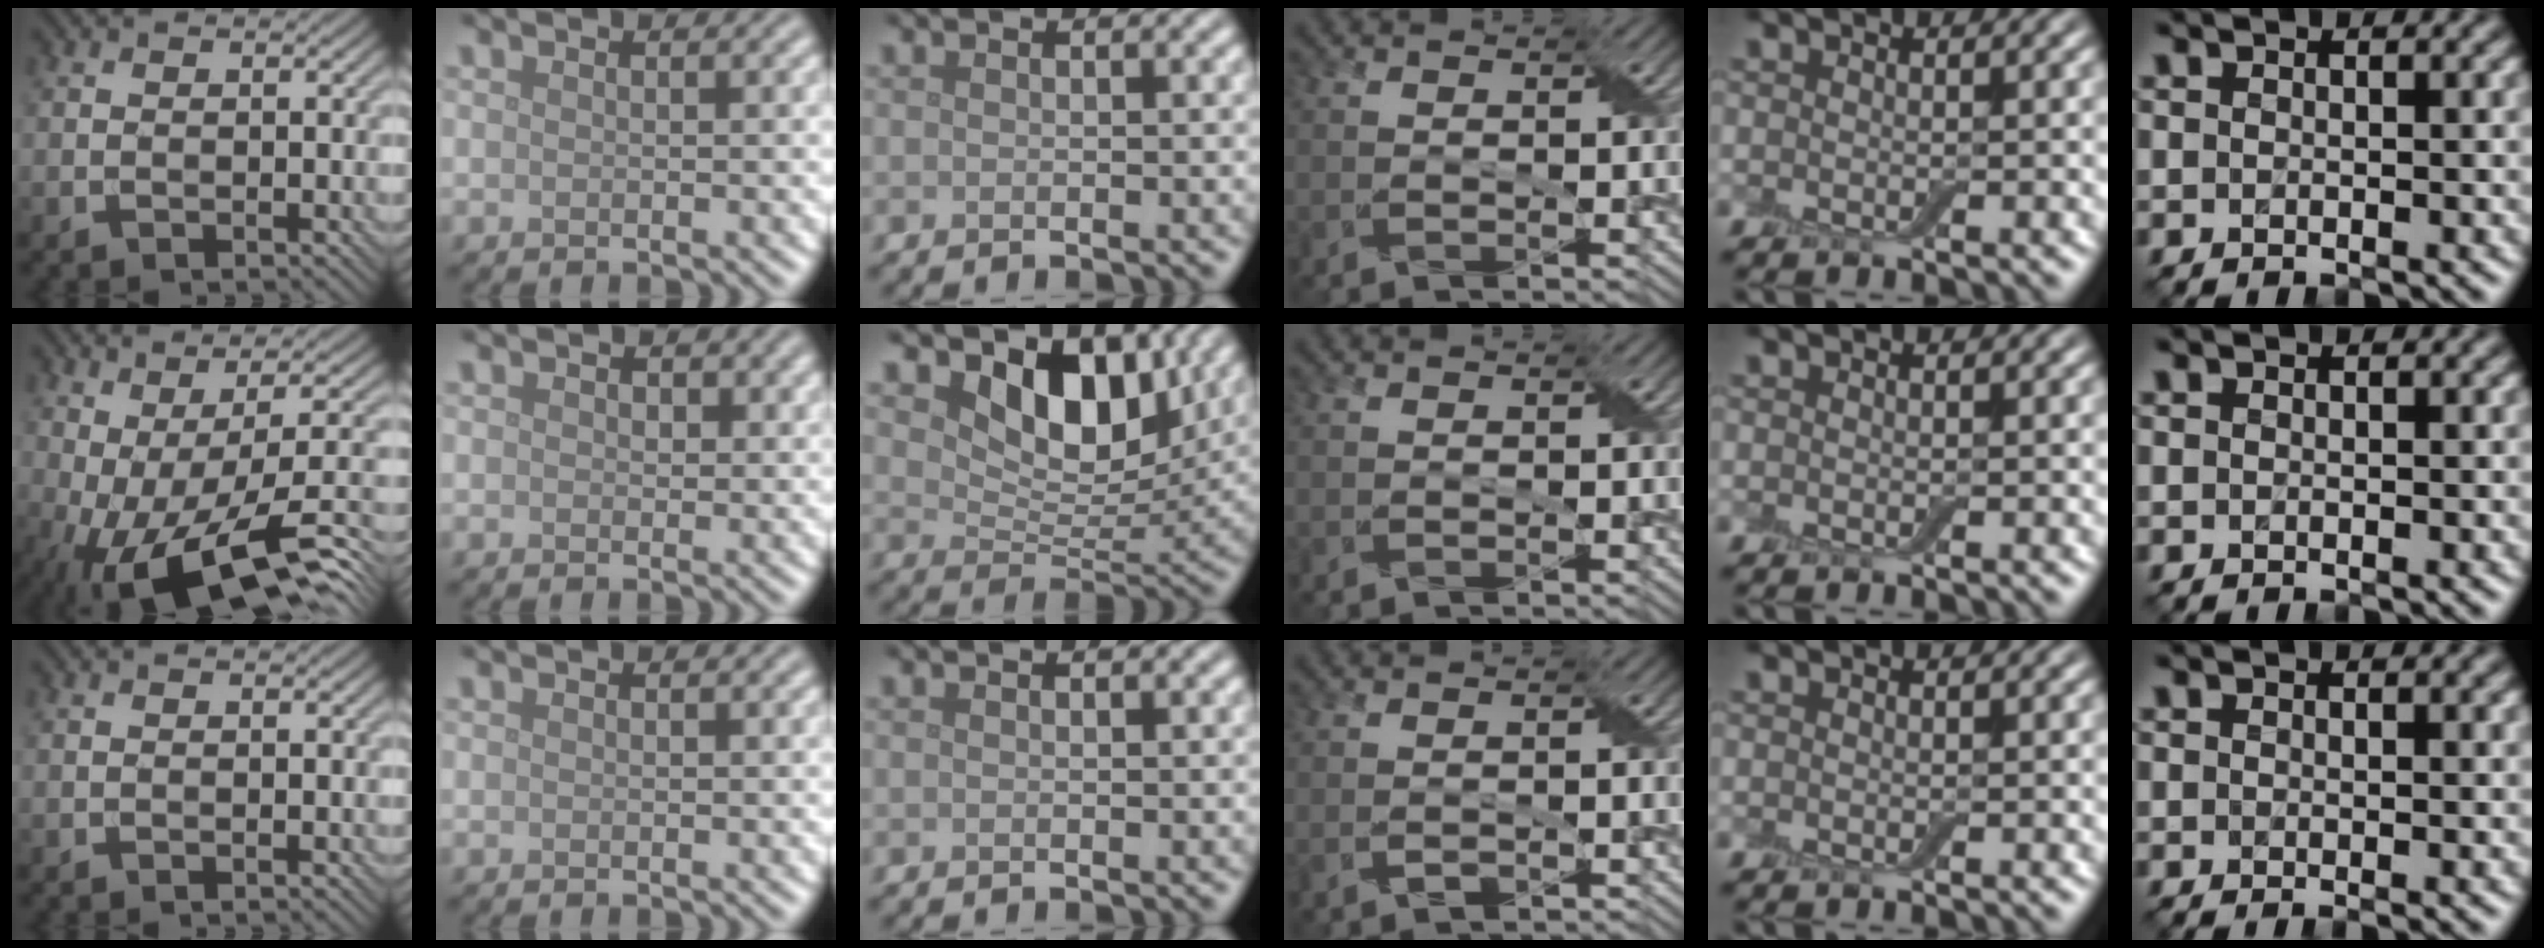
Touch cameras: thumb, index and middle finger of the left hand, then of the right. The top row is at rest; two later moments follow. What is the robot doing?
{"motion": "peel", "object": "aluminum foil"}